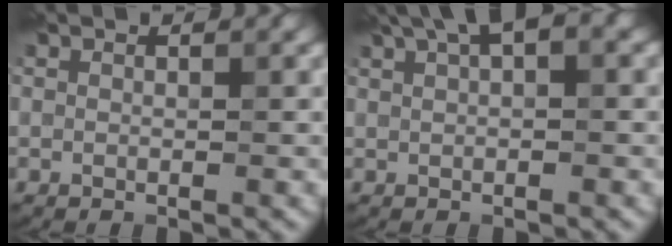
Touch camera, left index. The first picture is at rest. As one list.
[{"total": 4.3, "force": [2.4, 1.4, 3.3], "torque": [-0.059, 0.018, 0.043]}]